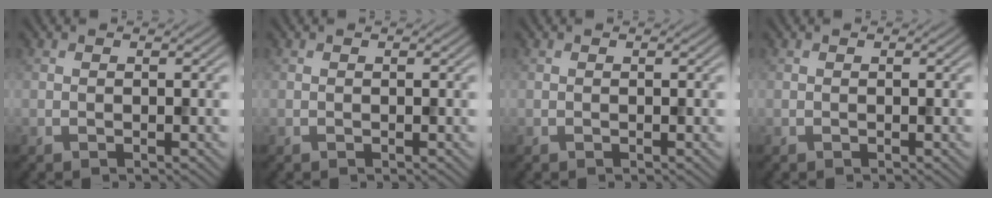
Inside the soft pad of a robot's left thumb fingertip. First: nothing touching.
{"total": 0.0}
{"total": 0.0}
{"total": 0.0}